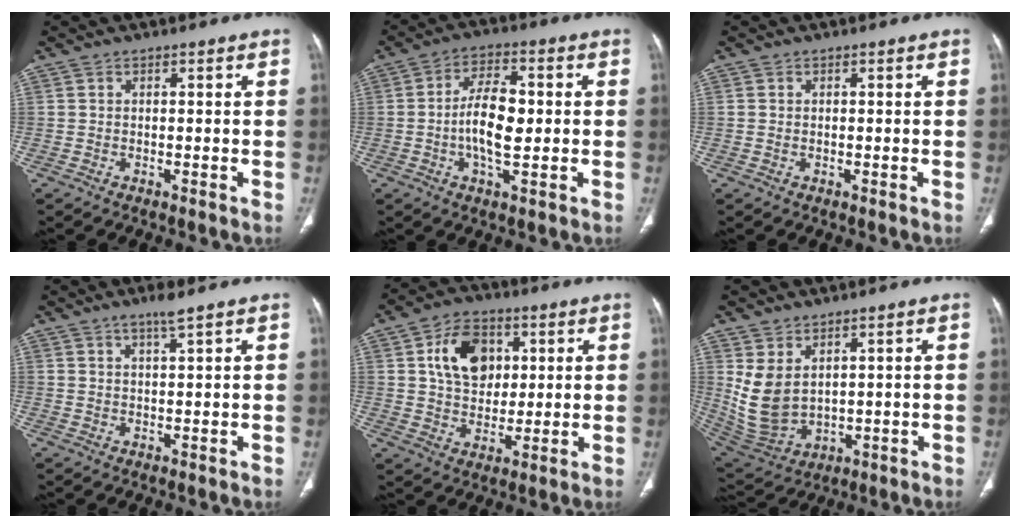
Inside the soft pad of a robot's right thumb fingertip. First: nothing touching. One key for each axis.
{"total": 9.5, "fx": -0.5, "fy": 4.3, "fz": 8.4, "tx": -0.145, "ty": 0.007, "tz": -0.014}
{"total": 0.0}
{"total": 3.0, "fx": 2.1, "fy": 0.0, "fz": 2.1, "tx": -0.037, "ty": -0.010, "tz": 0.043}
{"total": 12.0, "fx": 3.5, "fy": 8.7, "fz": 7.4, "tx": -0.088, "ty": -0.007, "tz": 0.060}
{"total": 9.7, "fx": 3.1, "fy": 6.3, "fz": 6.8, "tx": -0.125, "ty": -0.017, "tz": 0.089}